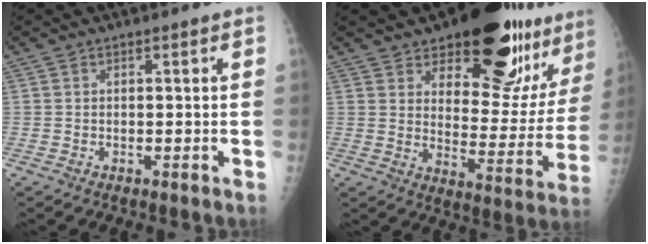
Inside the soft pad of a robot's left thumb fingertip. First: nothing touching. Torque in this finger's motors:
{"motor_torque": [2.46, 1.41, 1.44, -1.33, 0.31]}